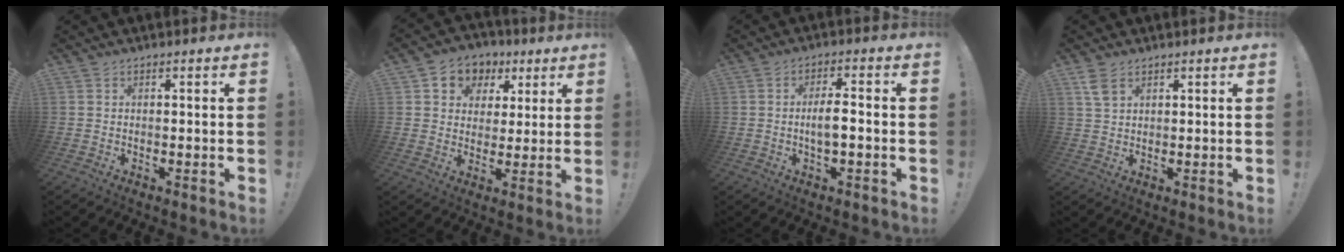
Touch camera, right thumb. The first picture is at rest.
{"total": 7.9, "force": [2.9, 7.0, 1.9], "torque": [-0.029, -0.015, 0.059]}
{"total": 5.4, "force": [-1.3, 1.4, 5.1], "torque": [-0.103, 0.009, -0.023]}
{"total": 4.4, "force": [2.6, 2.4, 2.7], "torque": [-0.048, -0.007, 0.050]}